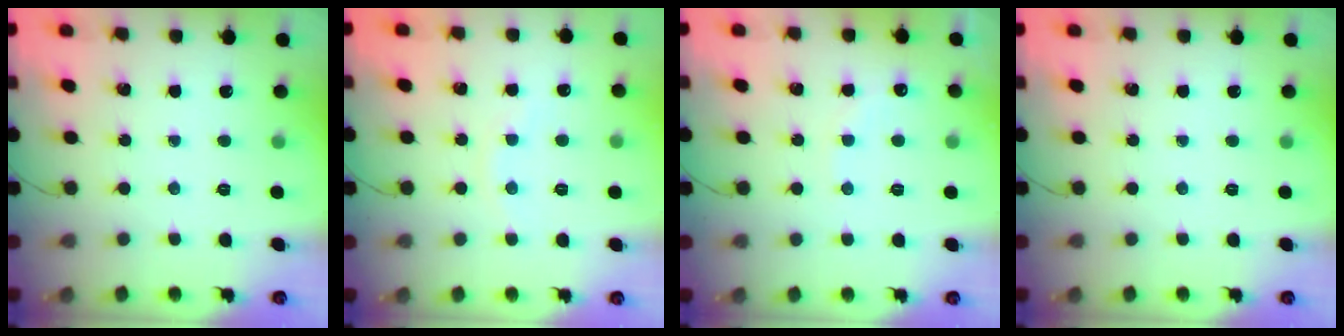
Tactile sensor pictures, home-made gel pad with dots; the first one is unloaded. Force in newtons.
{"total": 5.7, "press": 5.4, "slide": 1.6}
{"total": 6.9, "press": 6.7, "slide": 1.4}
{"total": 0.0}